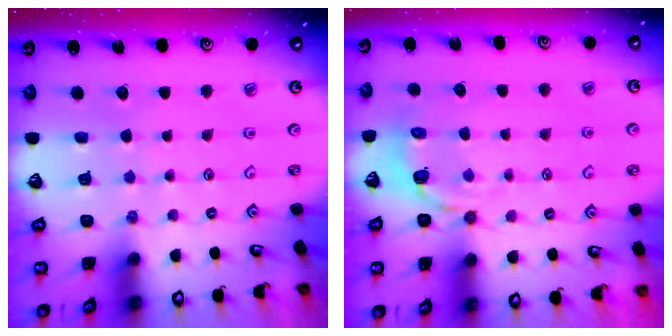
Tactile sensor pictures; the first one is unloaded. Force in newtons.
{"total": 4.2, "press": 3.2, "slide": 2.7}